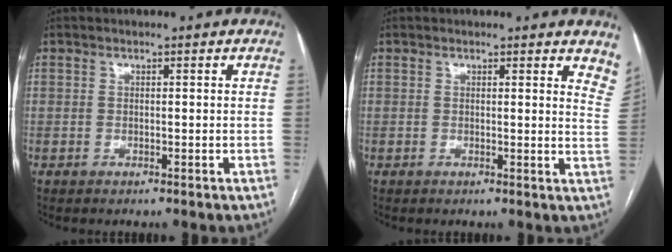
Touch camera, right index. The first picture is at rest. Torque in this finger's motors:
{"motor_torque": [-0.10, 0.05, 0.00, 0.00]}